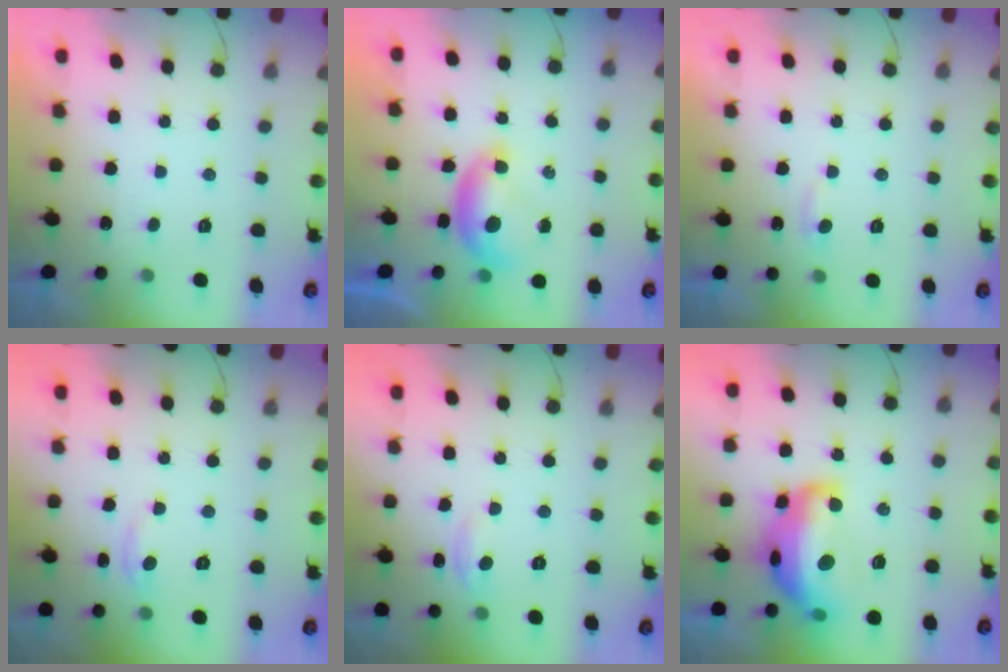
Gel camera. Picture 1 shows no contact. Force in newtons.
{"total": 6.8, "press": 6.8, "slide": 0.7}
{"total": 3.5, "press": 3.5, "slide": 0.4}
{"total": 3.1, "press": 3.1, "slide": 0.5}
{"total": 2.7, "press": 2.7, "slide": 0.4}
{"total": 19.1, "press": 19.0, "slide": 1.4}